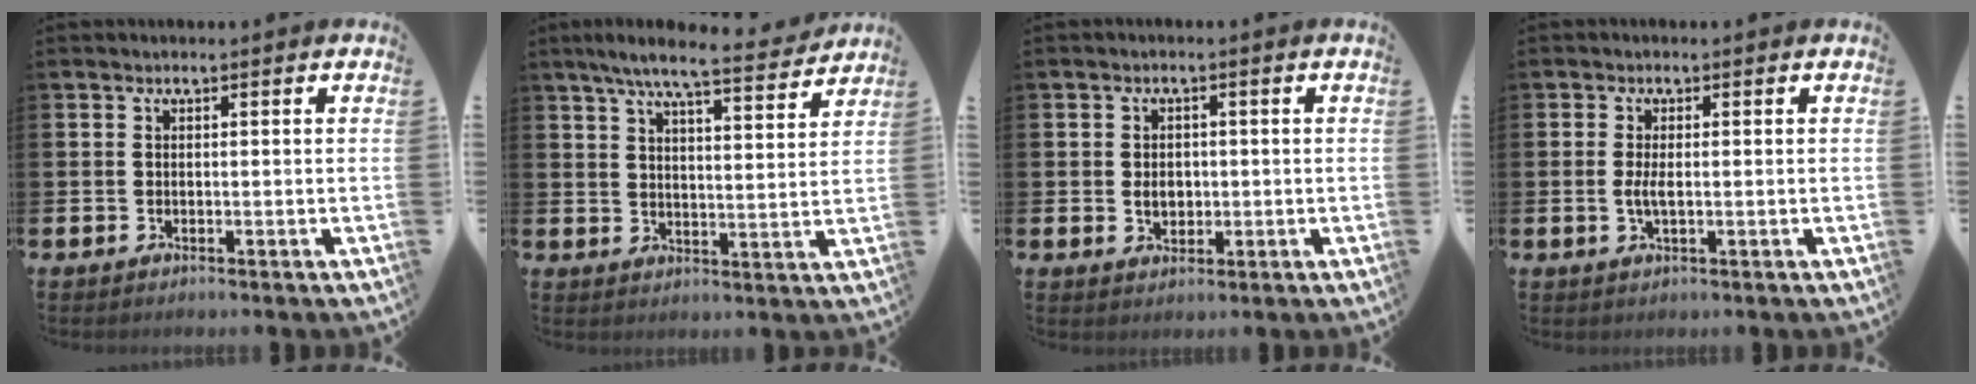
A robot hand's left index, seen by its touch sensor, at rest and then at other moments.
{"total": 7.7, "force": [6.9, 0.6, 3.4], "torque": [-0.076, -0.036, 0.119]}
{"total": 2.5, "force": [-0.1, 2.0, 1.5], "torque": [-0.010, 0.000, -0.009]}
{"total": 2.0, "force": [-0.1, 0.6, 1.8], "torque": [-0.027, -0.002, -0.005]}